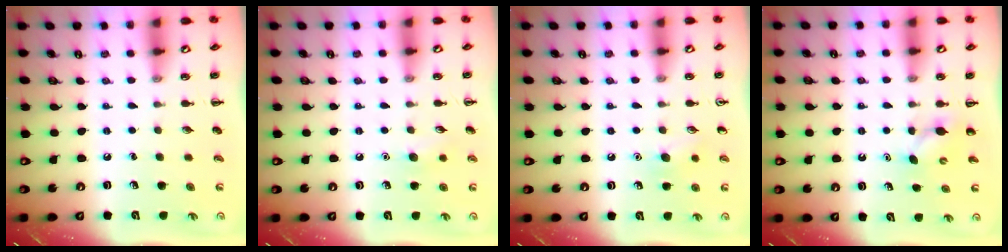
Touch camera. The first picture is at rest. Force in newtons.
{"total": 5.6, "press": 5.4, "slide": 1.4}
{"total": 7.3, "press": 7.0, "slide": 2.1}
{"total": 4.3, "press": 4.1, "slide": 1.3}